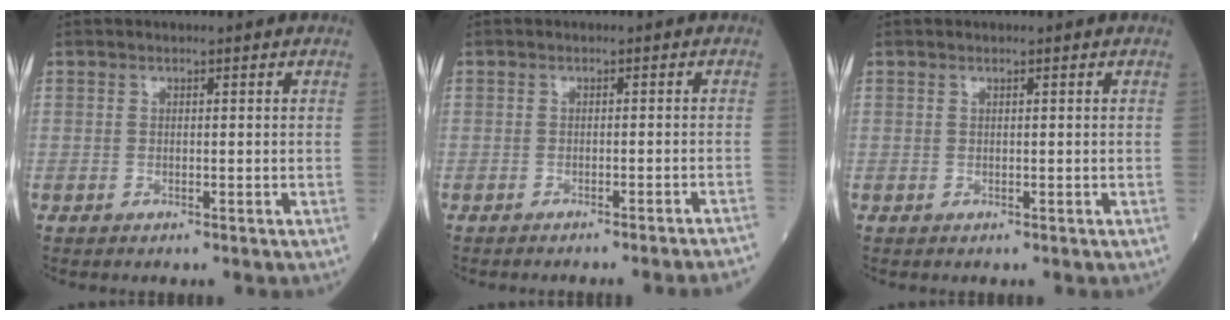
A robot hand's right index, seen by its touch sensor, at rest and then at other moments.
{"total": 9.2, "force": [-8.7, -1.6, 2.5], "torque": [-0.006, -0.021, -0.096]}
{"total": 0.0}